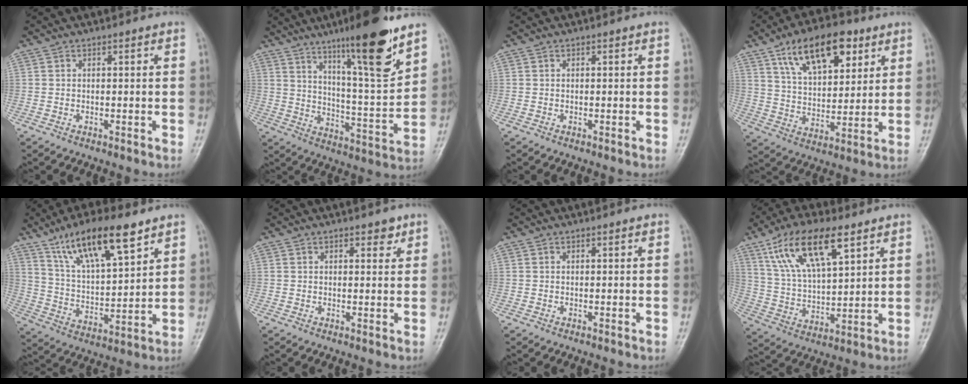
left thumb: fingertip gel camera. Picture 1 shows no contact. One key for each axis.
{"total": 17.7, "fx": 11.6, "fy": 2.1, "fz": 13.2, "tx": -0.184, "ty": -0.070, "tz": 0.187}
{"total": 0.0}
{"total": 16.3, "fx": 8.7, "fy": 8.2, "fz": 11.1, "tx": -0.141, "ty": -0.028, "tz": 0.149}
{"total": 16.3, "fx": 10.3, "fy": 5.0, "fz": 11.6, "tx": -0.181, "ty": -0.040, "tz": 0.191}
{"total": 2.2, "fx": 1.4, "fy": 1.1, "fz": 1.2, "tx": -0.002, "ty": -0.005, "tz": 0.016}
{"total": 0.0}
{"total": 16.0, "fx": 8.7, "fy": 6.2, "fz": 11.9, "tx": -0.202, "ty": -0.020, "tz": 0.165}